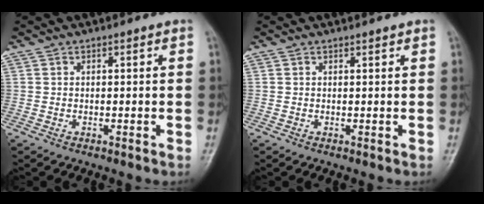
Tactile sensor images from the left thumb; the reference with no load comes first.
{"total": 0.5, "force": [0.4, 0.1, 0.2], "torque": [-0.008, -0.004, 0.006]}